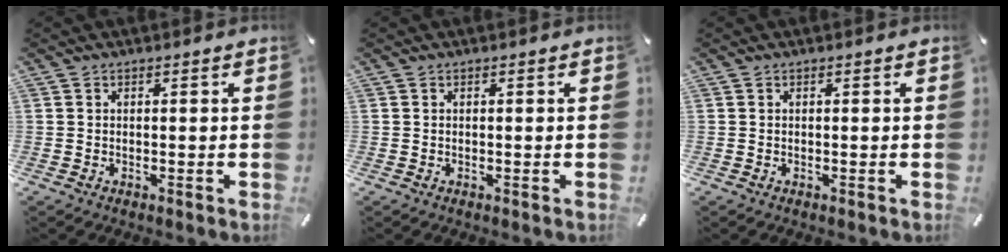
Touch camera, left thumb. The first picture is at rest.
{"total": 0.0}
{"total": 0.0}